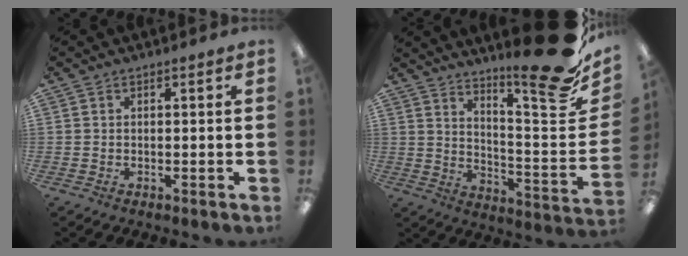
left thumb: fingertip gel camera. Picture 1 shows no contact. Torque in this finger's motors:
{"motor_torque": [0.54, 0.17, 1.38, -1.39, 0.35]}